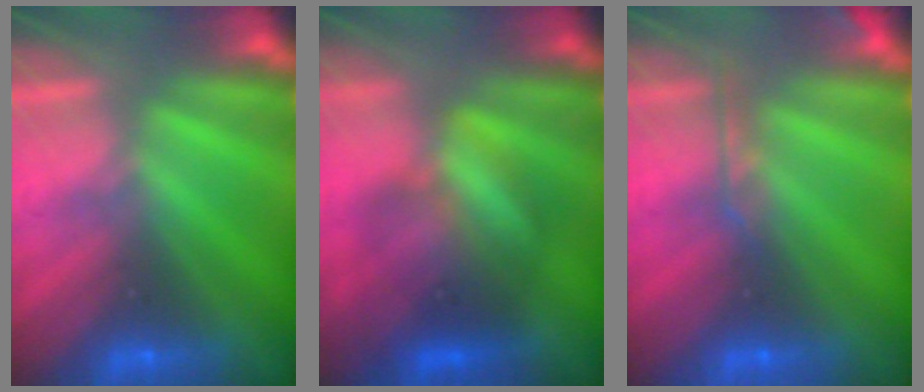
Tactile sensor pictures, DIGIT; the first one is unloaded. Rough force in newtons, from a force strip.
{"total": 4.6}
{"total": 2.8}